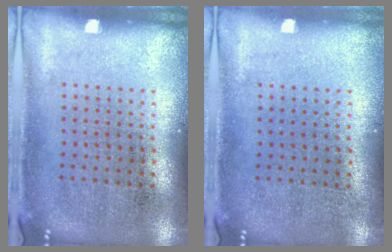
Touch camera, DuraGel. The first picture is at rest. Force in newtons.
{"total": 0.0}